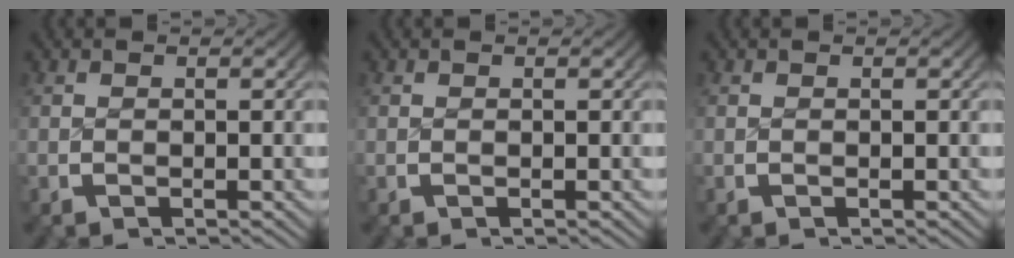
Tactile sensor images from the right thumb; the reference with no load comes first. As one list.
[{"total": 0.0}, {"total": 0.0}]